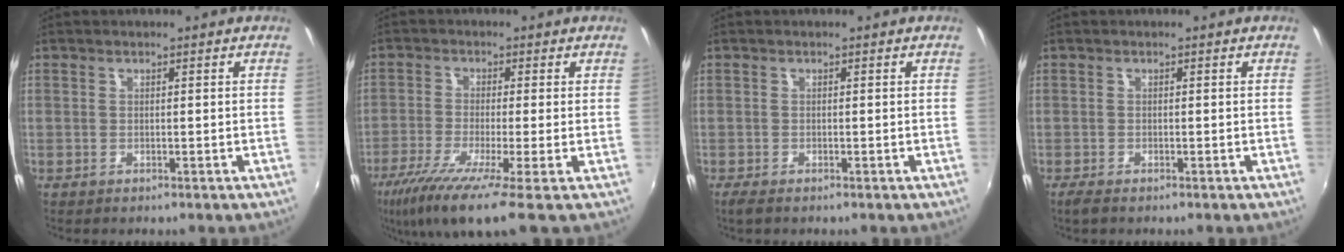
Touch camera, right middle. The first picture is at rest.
{"total": 10.1, "force": [-6.1, -0.3, 8.1], "torque": [-0.179, -0.045, -0.114]}
{"total": 1.6, "force": [-1.0, 0.5, 1.2], "torque": [-0.025, -0.008, -0.018]}
{"total": 1.6, "force": [-1.1, 0.4, 1.1], "torque": [-0.024, -0.008, -0.020]}